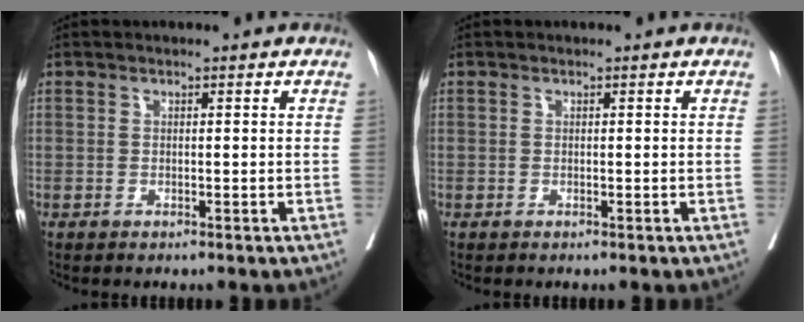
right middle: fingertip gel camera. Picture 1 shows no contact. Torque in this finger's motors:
{"motor_torque": [-0.37, -0.34, 0.10, 0.04]}